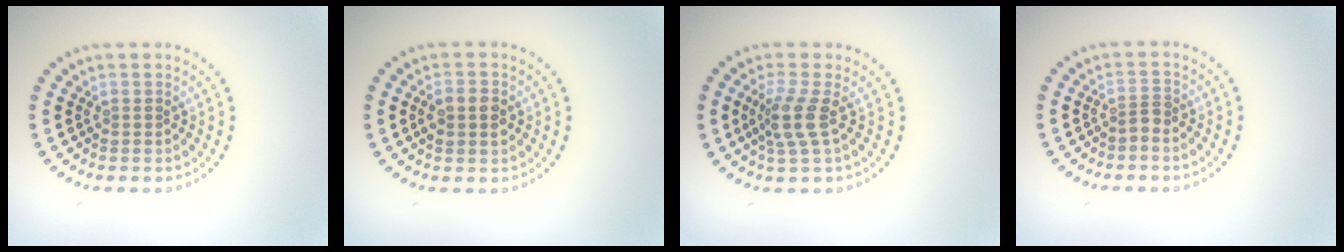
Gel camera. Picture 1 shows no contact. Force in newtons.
{"total": 2.2, "press": 2.2, "slide": 0.1}
{"total": 2.6, "press": 2.1, "slide": 1.7}
{"total": 1.1, "press": 0.7, "slide": 0.8}